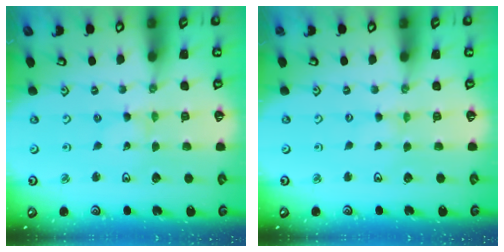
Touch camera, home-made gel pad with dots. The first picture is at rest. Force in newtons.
{"total": 0.0}